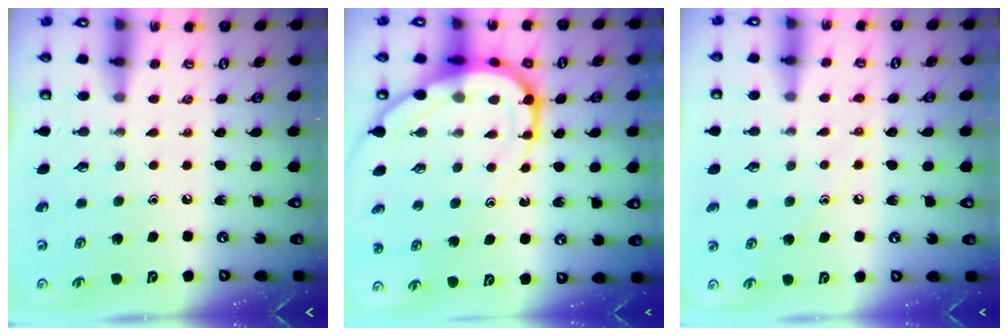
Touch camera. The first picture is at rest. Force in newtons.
{"total": 13.1, "press": 13.1, "slide": 1.2}
{"total": 5.5, "press": 5.5, "slide": 0.7}